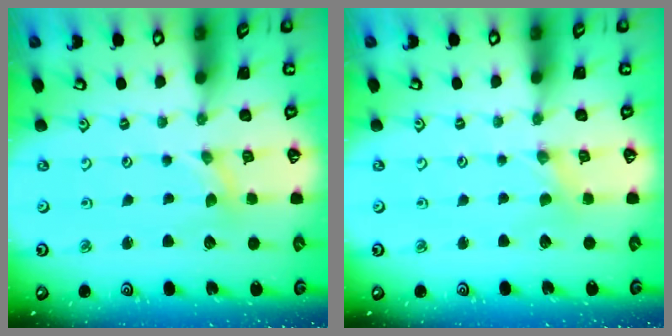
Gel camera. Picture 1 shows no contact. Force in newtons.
{"total": 0.0}